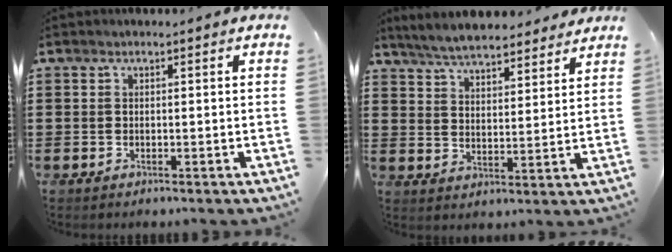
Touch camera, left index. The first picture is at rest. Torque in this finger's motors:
{"motor_torque": [0.96, -1.18, 0.01, -0.06]}